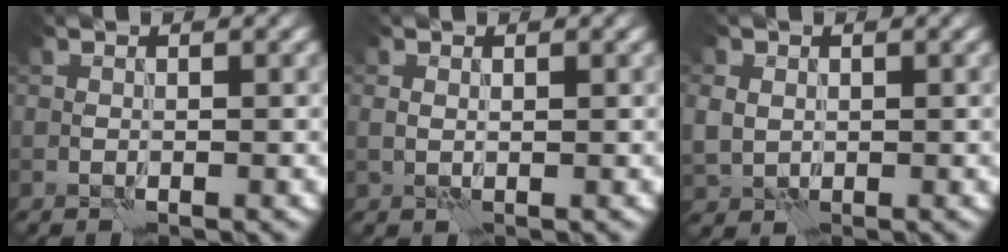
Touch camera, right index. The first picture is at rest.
{"total": 0.8, "force": [0.2, 0.5, 0.5], "torque": [-0.010, 0.002, 0.006]}
{"total": 2.9, "force": [0.4, 2.6, 1.4], "torque": [-0.034, 0.007, 0.011]}